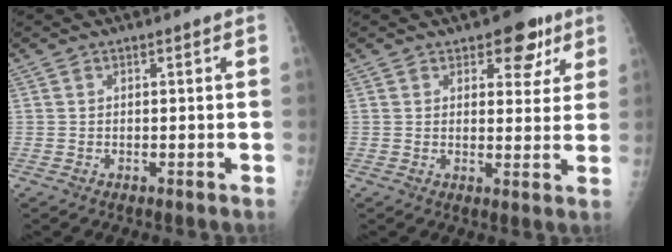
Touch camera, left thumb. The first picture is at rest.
{"total": 7.2, "force": [4.3, 4.1, 4.2], "torque": [-0.014, -0.017, 0.053]}